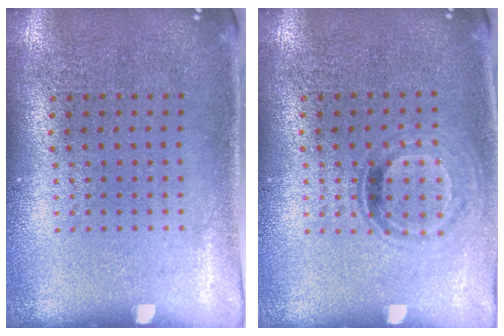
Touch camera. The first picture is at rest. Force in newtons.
{"total": 0.9, "press": 0.8, "slide": 0.5}